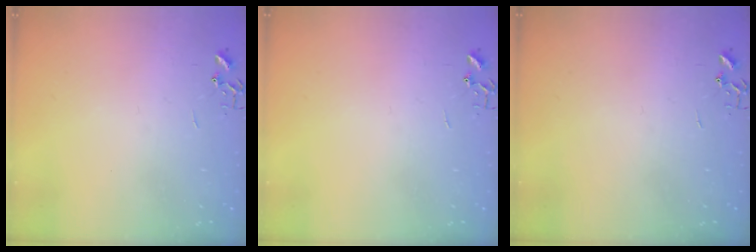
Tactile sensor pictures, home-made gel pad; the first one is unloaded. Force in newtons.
{"total": 0.0}
{"total": 0.0}